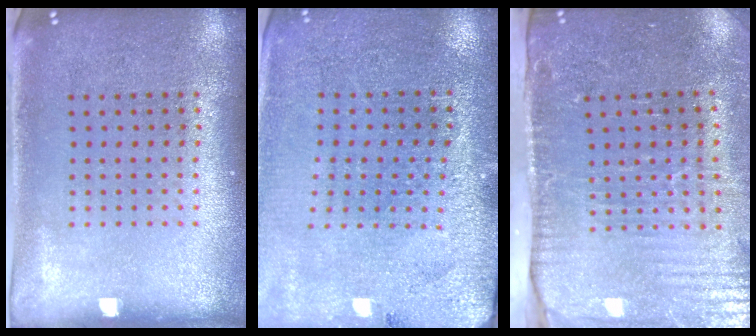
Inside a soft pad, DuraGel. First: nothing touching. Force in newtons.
{"total": 2.8, "press": 2.8, "slide": 0.2}
{"total": 4.5, "press": 3.9, "slide": 2.4}